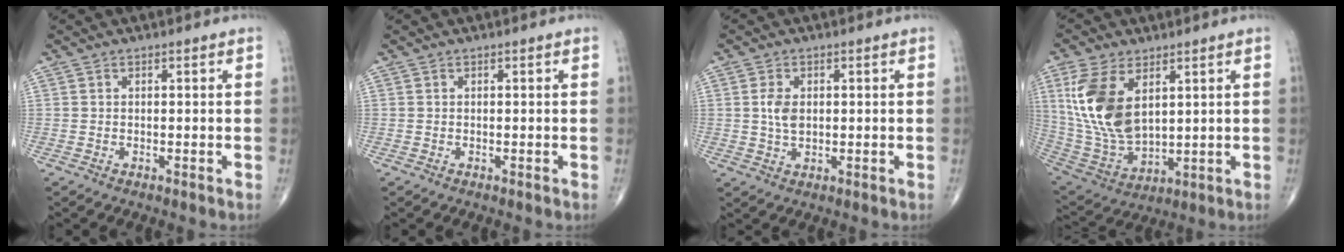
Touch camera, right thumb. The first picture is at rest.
{"total": 0.0}
{"total": 3.9, "force": [0.6, 2.4, 3.0], "torque": [-0.057, -0.004, 0.013]}
{"total": 15.9, "force": [5.1, 8.7, 12.3], "torque": [-0.248, -0.021, 0.116]}